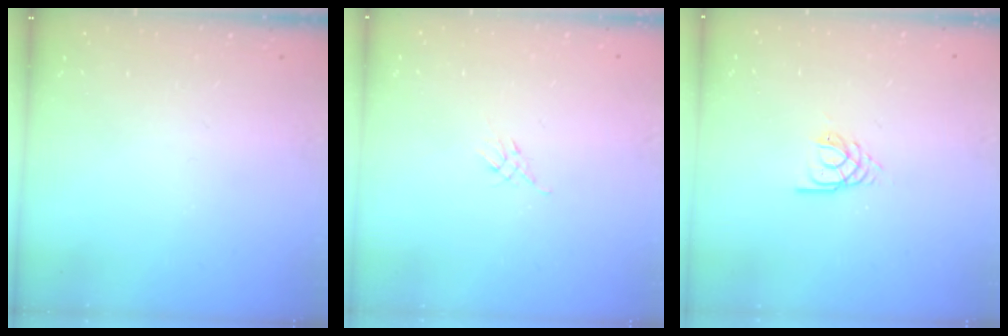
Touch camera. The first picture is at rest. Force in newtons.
{"total": 2.6, "press": 2.5, "slide": 0.7}
{"total": 2.8, "press": 2.8, "slide": 0.3}